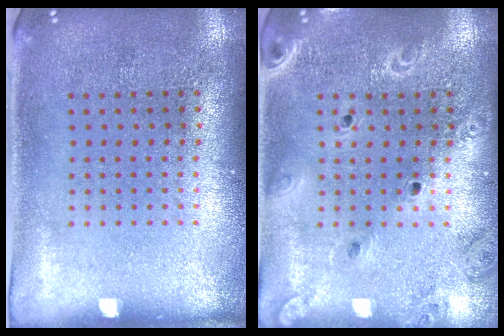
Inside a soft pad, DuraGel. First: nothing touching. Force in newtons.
{"total": 2.0, "press": 1.9, "slide": 0.7}